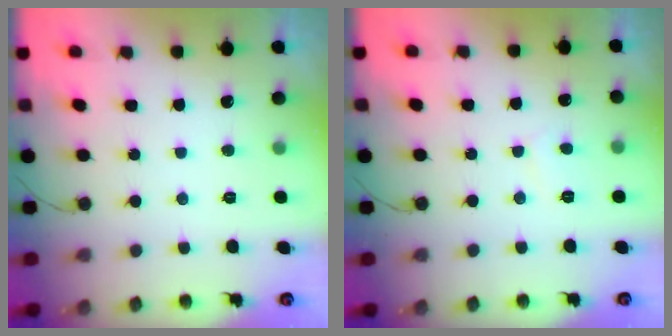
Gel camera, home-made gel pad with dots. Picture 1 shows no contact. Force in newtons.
{"total": 2.9, "press": 2.9, "slide": 0.3}